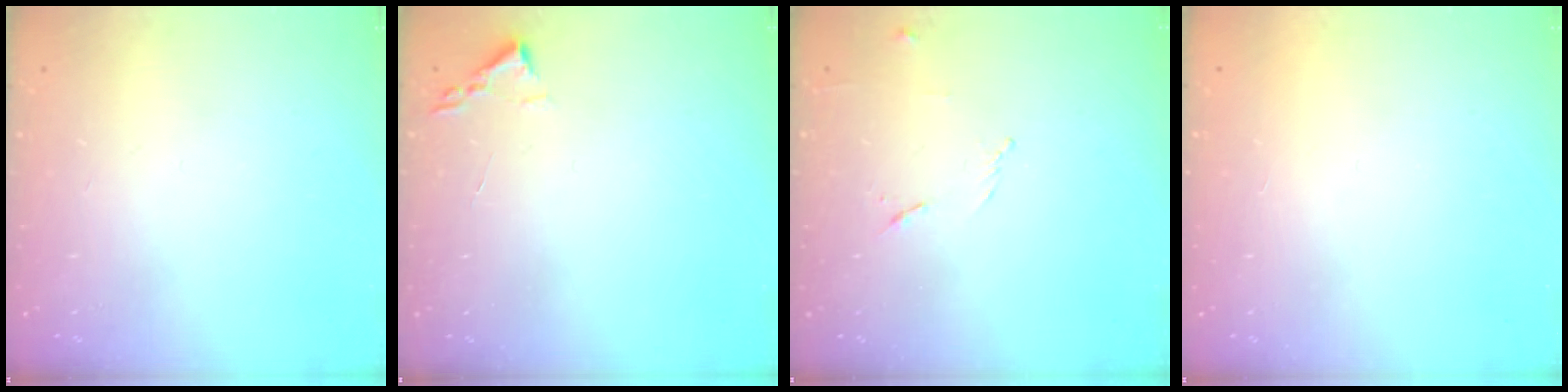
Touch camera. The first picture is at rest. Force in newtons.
{"total": 1.8, "press": 1.7, "slide": 0.2}
{"total": 5.9, "press": 5.8, "slide": 1.1}
{"total": 1.5, "press": 1.5, "slide": 0.1}